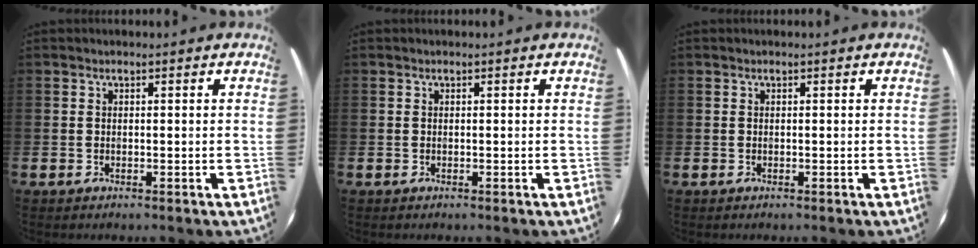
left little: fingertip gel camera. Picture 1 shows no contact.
{"total": 0.0}
{"total": 0.0}